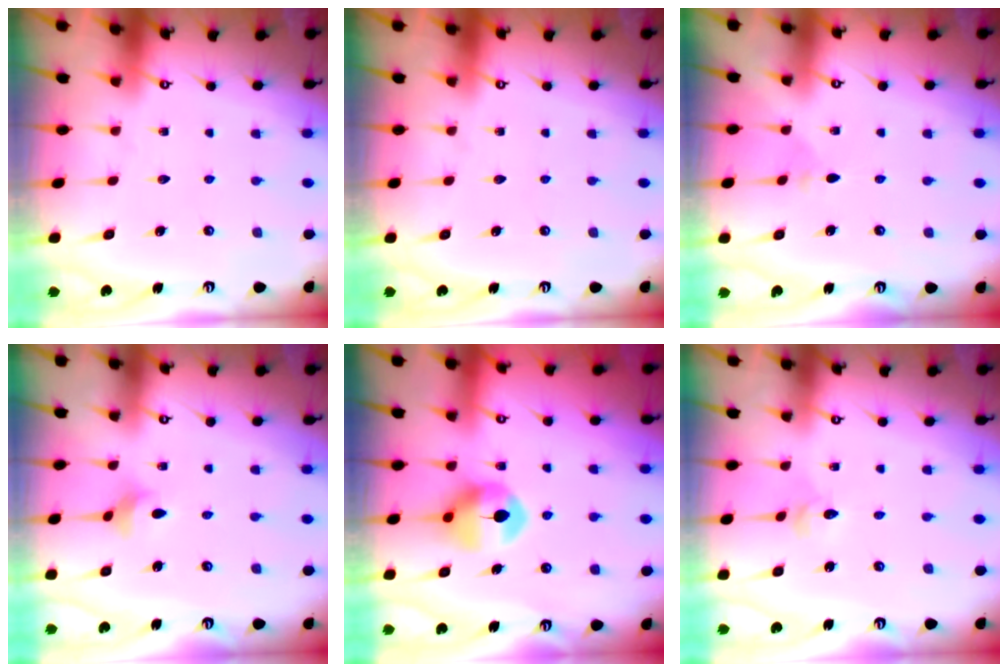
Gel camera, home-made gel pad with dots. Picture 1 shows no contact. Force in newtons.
{"total": 0.0}
{"total": 2.0, "press": 1.9, "slide": 0.5}
{"total": 2.7, "press": 2.6, "slide": 0.6}
{"total": 8.9, "press": 8.9, "slide": 0.3}
{"total": 2.2, "press": 2.2, "slide": 0.2}